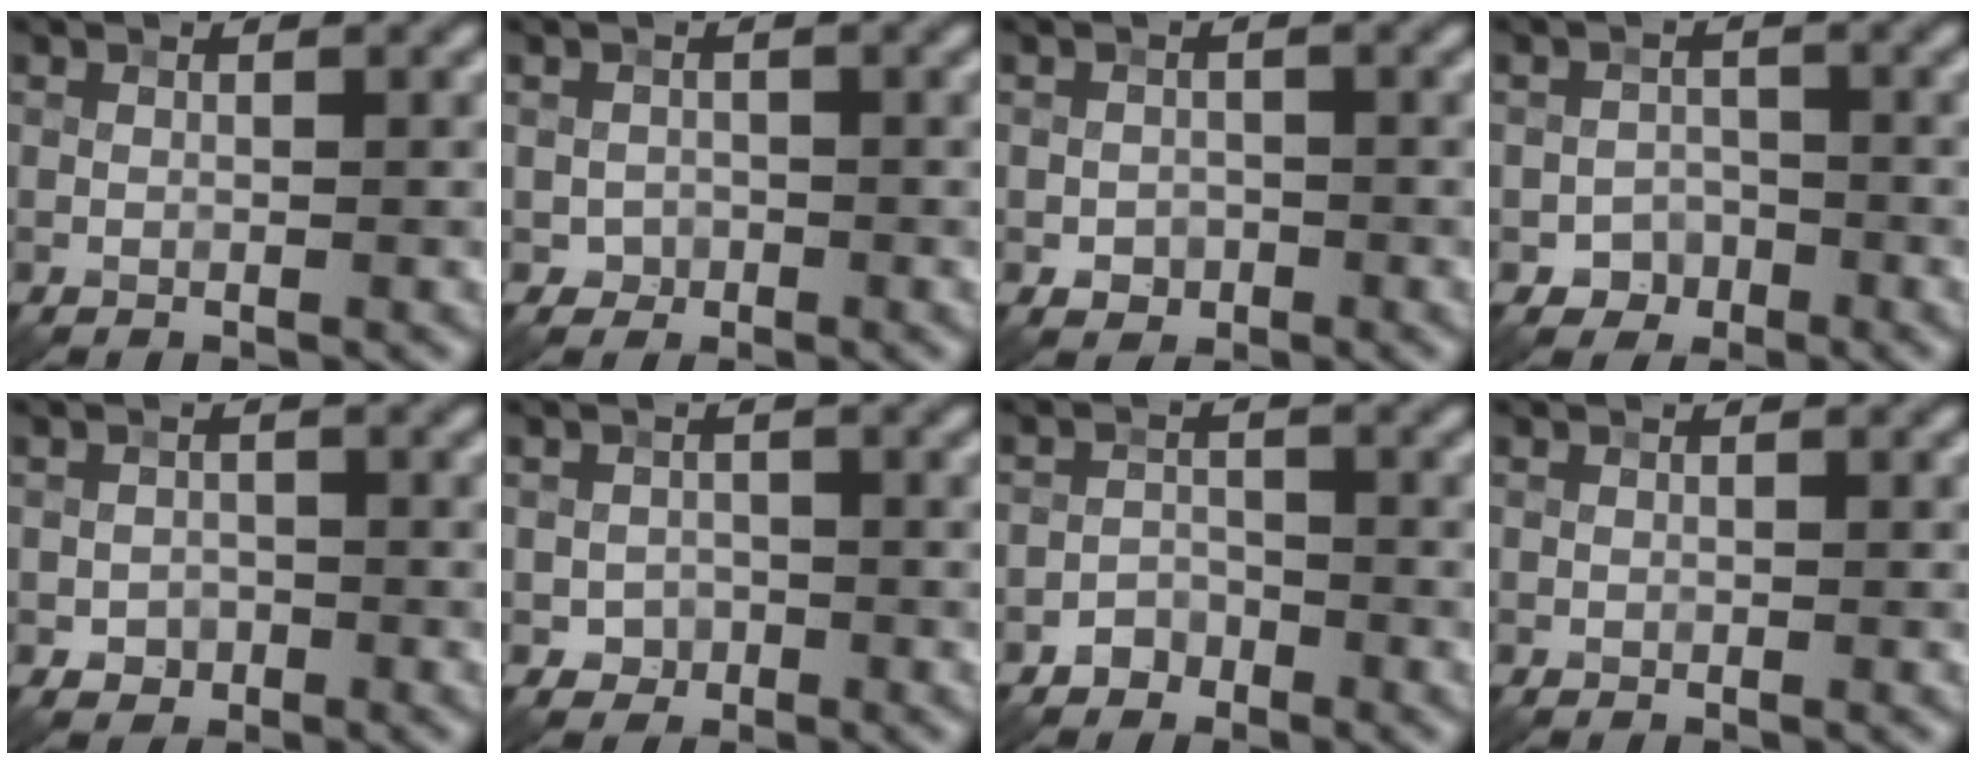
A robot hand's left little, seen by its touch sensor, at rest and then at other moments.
{"total": 1.1, "force": [-0.4, 1.1, 0.0], "torque": [0.011, 0.000, -0.009]}
{"total": 1.6, "force": [-0.7, 1.3, 0.6], "torque": [-0.004, -0.002, -0.013]}
{"total": 2.2, "force": [-1.3, 1.7, 0.2], "torque": [0.008, 0.005, -0.024]}
{"total": 1.6, "force": [-0.7, 1.3, 0.5], "torque": [-0.002, -0.002, -0.014]}
{"total": 1.5, "force": [-0.6, 1.4, 0.3], "torque": [0.006, 0.000, -0.012]}
{"total": 1.7, "force": [-1.3, 1.1, 0.1], "torque": [0.008, 0.009, -0.024]}
{"total": 0.0}